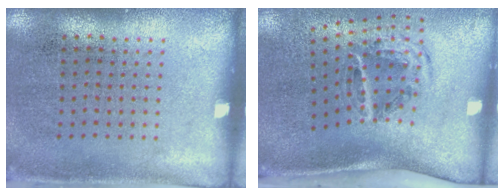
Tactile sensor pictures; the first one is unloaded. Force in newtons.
{"total": 2.0, "press": 1.2, "slide": 1.6}